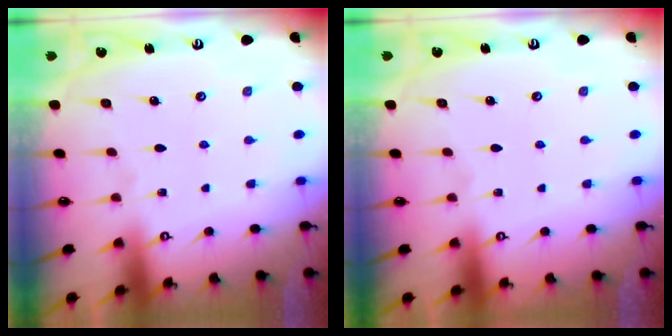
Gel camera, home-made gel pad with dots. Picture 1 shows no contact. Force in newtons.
{"total": 0.0}